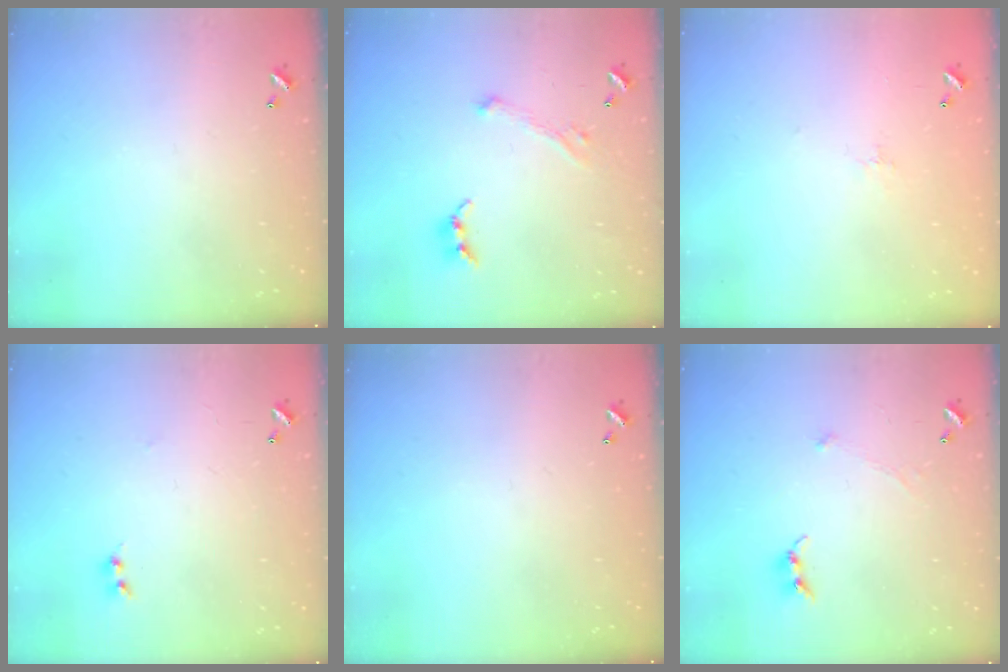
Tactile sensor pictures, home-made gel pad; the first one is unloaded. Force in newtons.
{"total": 1.8, "press": 1.7, "slide": 0.6}
{"total": 6.9, "press": 6.9, "slide": 0.5}
{"total": 1.6, "press": 1.5, "slide": 0.4}
{"total": 0.0}
{"total": 0.6, "press": 0.4, "slide": 0.4}